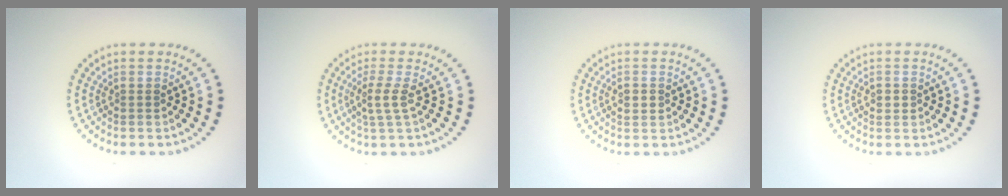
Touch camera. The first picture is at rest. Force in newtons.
{"total": 2.0, "press": 1.5, "slide": 1.3}
{"total": 1.2, "press": 1.2, "slide": 0.1}
{"total": 1.0, "press": 0.9, "slide": 0.2}